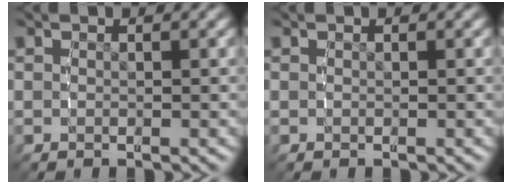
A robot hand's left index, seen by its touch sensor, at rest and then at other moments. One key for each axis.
{"total": 0.0}